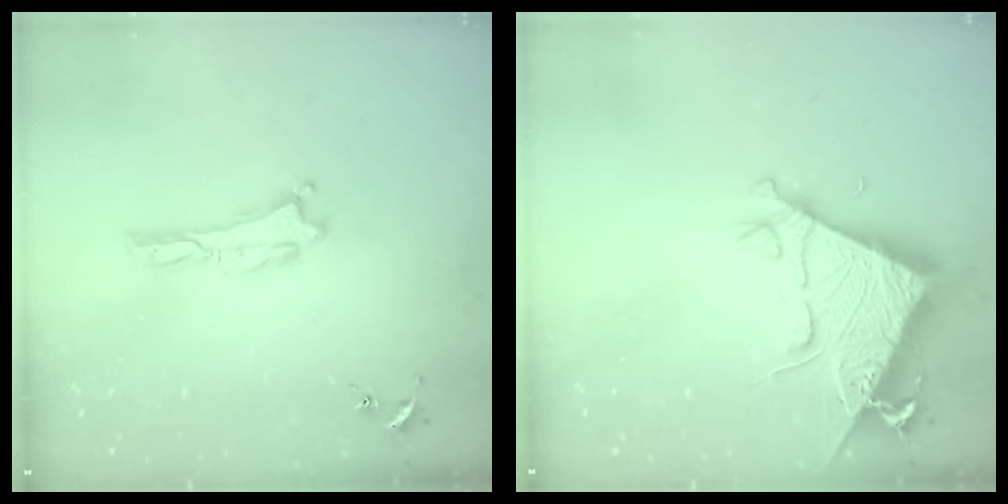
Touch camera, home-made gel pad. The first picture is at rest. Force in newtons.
{"total": 6.6, "press": 6.6, "slide": 0.7}